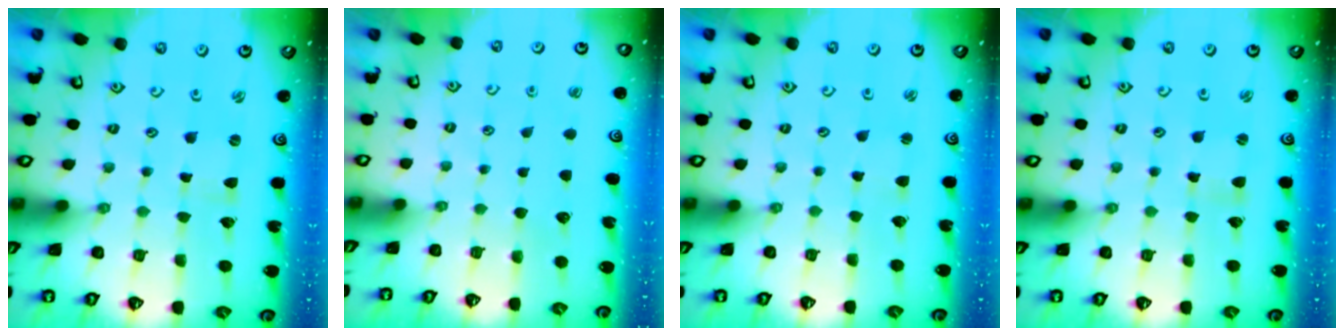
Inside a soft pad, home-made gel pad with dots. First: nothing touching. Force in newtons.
{"total": 0.0}
{"total": 2.1, "press": 2.1, "slide": 0.2}
{"total": 1.5, "press": 1.4, "slide": 0.3}